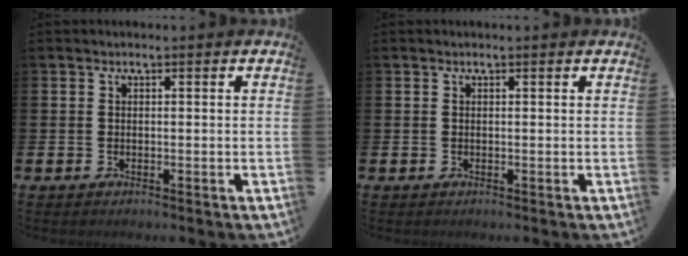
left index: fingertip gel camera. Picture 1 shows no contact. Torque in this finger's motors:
{"motor_torque": [0.99, -1.15, 0.07, 0.00]}